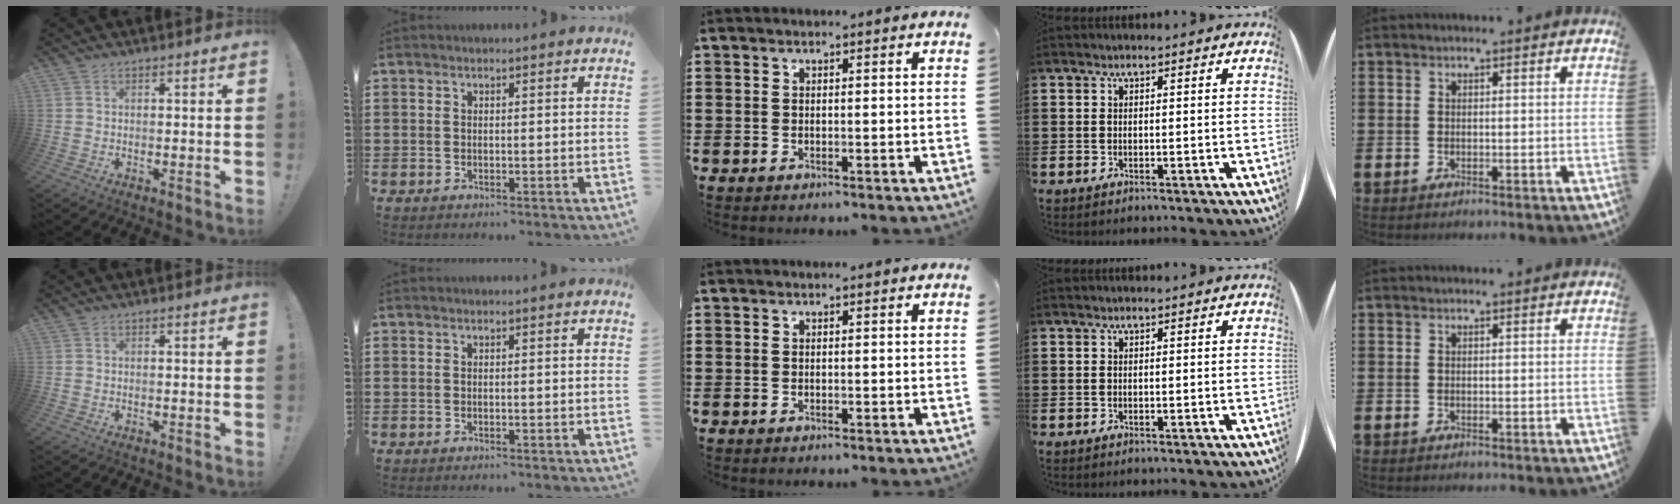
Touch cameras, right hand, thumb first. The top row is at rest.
{}